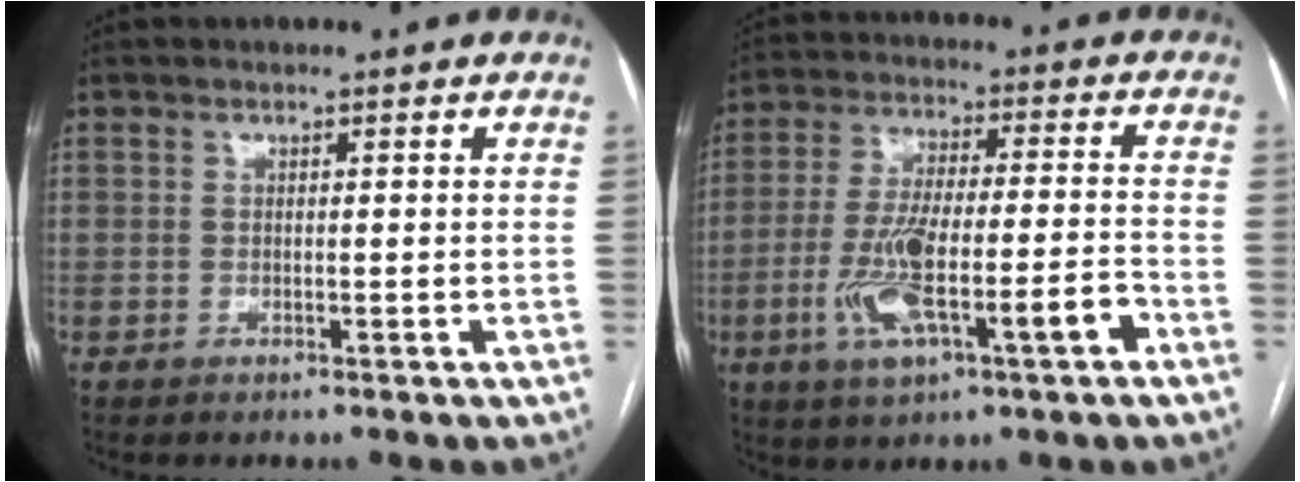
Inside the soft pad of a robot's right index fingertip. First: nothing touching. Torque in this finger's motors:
{"motor_torque": [0.76, -0.31, 0.74, 0.21]}